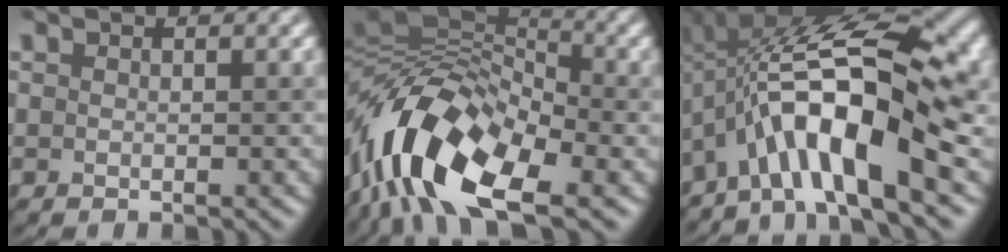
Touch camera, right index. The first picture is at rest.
{"total": 13.3, "force": [-5.0, 6.7, 10.4], "torque": [-0.192, 0.020, -0.105]}
{"total": 13.4, "force": [-2.8, 4.5, 12.3], "torque": [-0.202, 0.026, -0.053]}